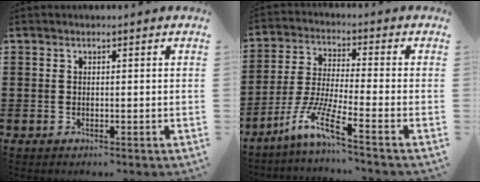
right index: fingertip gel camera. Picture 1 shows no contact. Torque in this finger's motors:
{"motor_torque": [0.35, 0.52, 0.40, 0.18]}